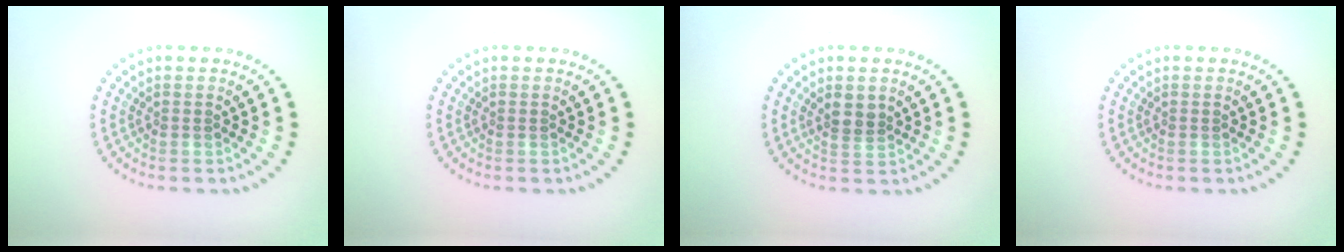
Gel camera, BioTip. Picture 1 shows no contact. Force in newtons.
{"total": 0.0}
{"total": 2.0, "press": 1.8, "slide": 1.1}
{"total": 0.0}